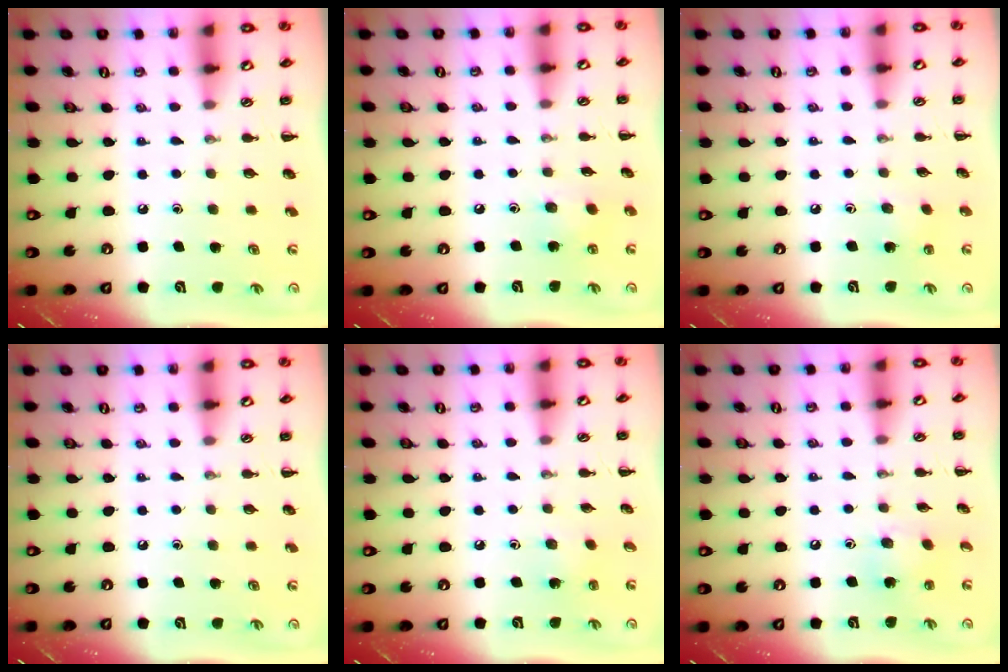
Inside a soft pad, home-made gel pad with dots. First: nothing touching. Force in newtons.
{"total": 5.4, "press": 5.3, "slide": 1.1}
{"total": 4.9, "press": 4.8, "slide": 1.1}
{"total": 0.0}
{"total": 2.6, "press": 2.5, "slide": 0.8}
{"total": 6.6, "press": 6.4, "slide": 1.6}